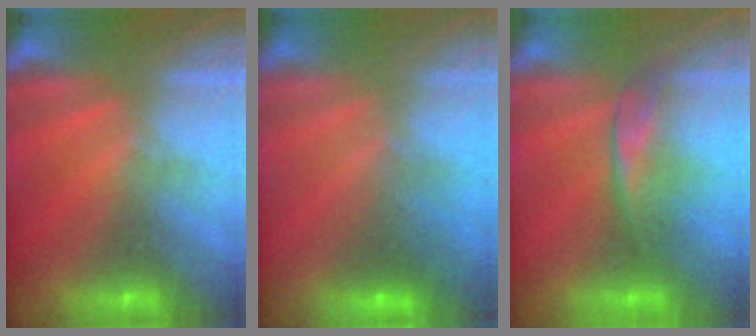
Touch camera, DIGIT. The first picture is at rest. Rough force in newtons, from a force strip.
{"total": 1.8}
{"total": 2.2}